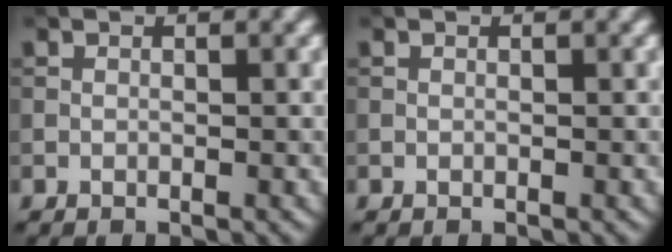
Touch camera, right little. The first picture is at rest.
{"total": 0.0}